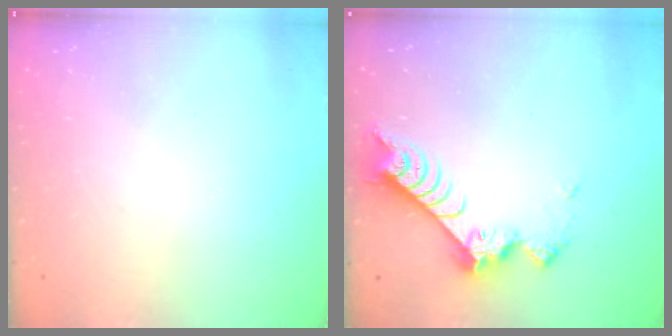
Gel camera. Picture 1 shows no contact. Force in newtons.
{"total": 8.3, "press": 8.3, "slide": 0.4}